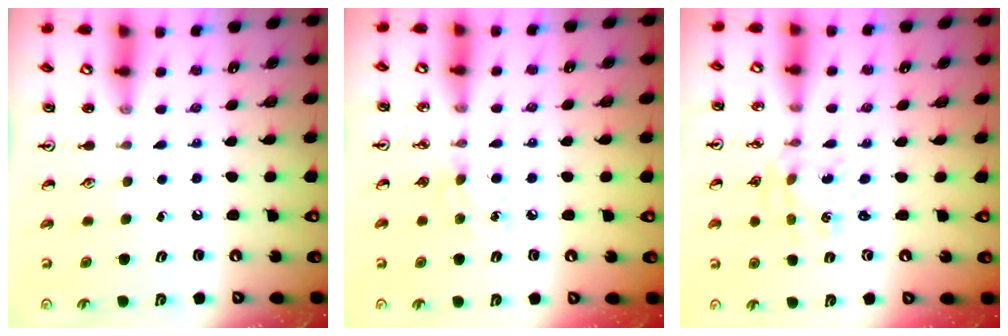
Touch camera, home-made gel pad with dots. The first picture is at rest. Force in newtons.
{"total": 5.8, "press": 5.8, "slide": 0.6}
{"total": 1.1, "press": 1.1, "slide": 0.1}